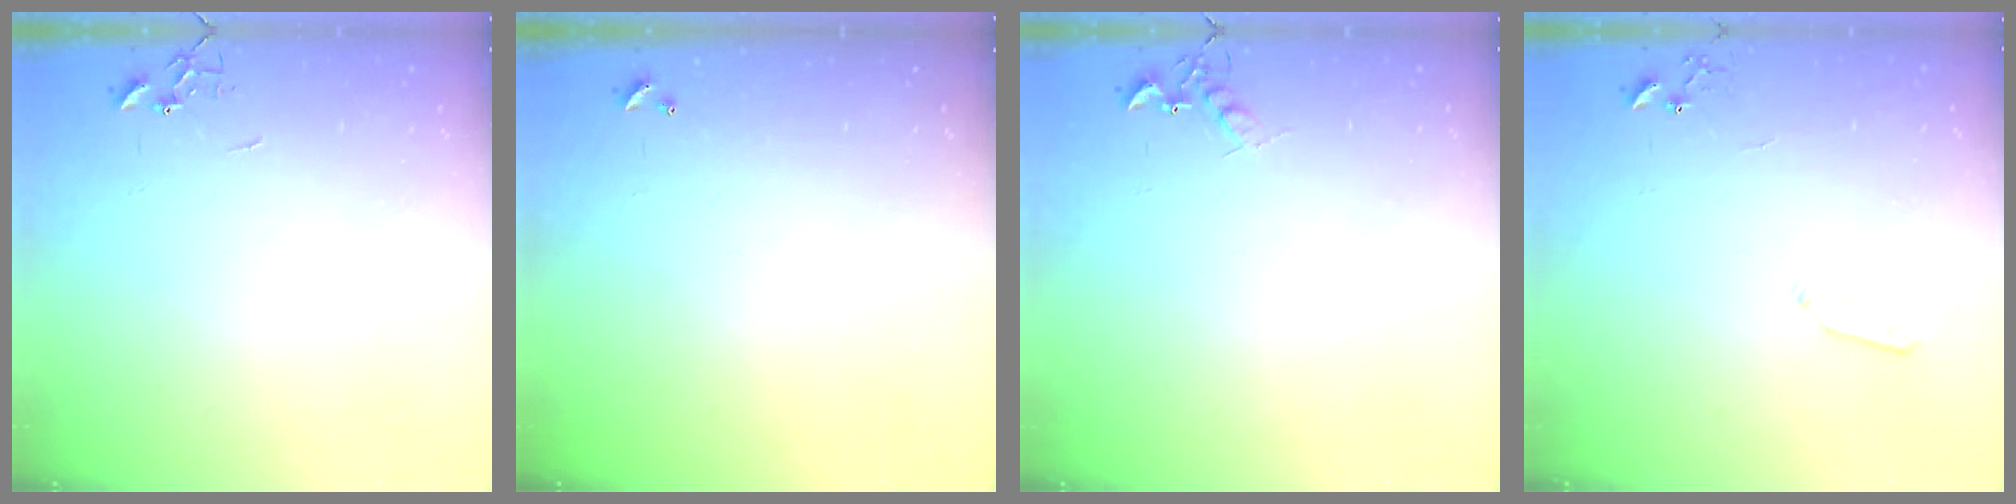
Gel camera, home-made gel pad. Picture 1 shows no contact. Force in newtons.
{"total": 0.0}
{"total": 5.8, "press": 5.7, "slide": 0.6}
{"total": 3.8, "press": 3.8, "slide": 0.5}